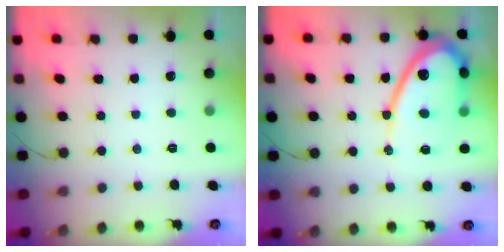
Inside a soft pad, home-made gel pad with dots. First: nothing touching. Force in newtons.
{"total": 14.5, "press": 14.4, "slide": 1.4}